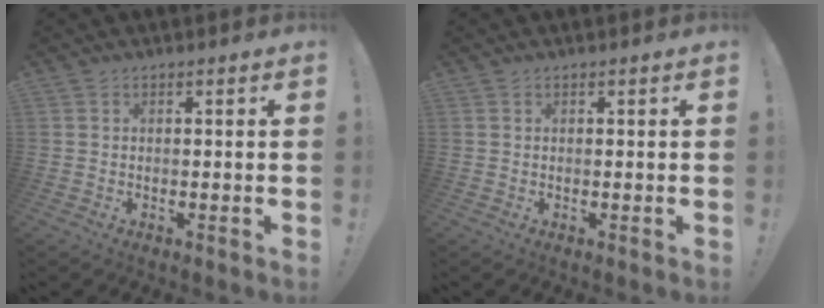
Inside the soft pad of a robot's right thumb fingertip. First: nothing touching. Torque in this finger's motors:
{"motor_torque": [-0.01, 0.02, -0.01, -0.01, 0.00]}